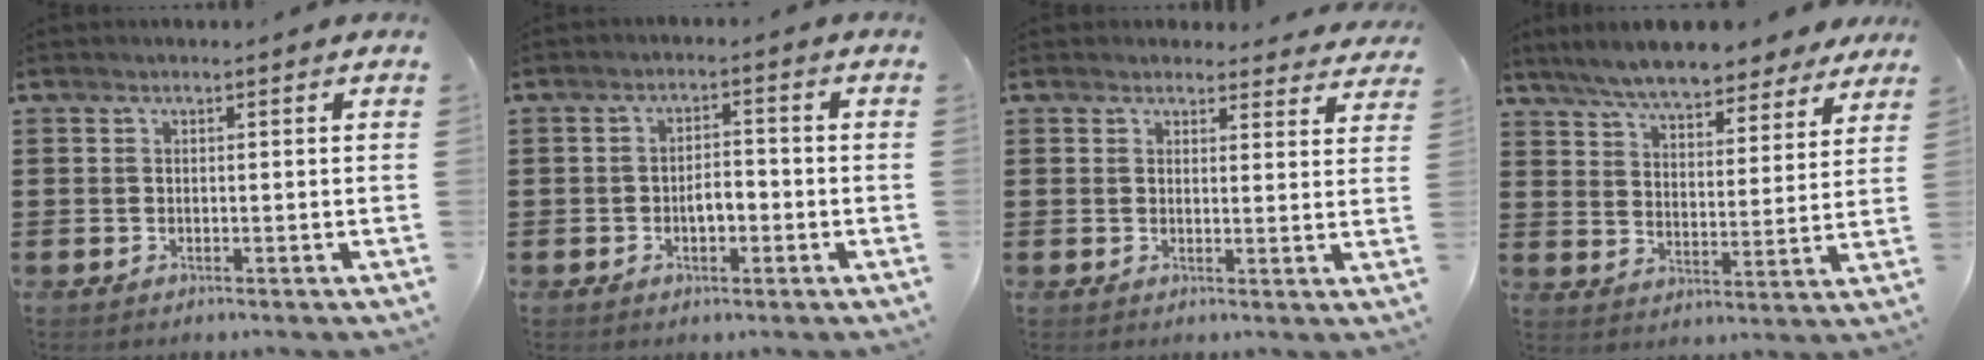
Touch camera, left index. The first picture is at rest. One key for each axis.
{"total": 3.2, "fx": -0.9, "fy": 1.4, "fz": 2.8, "tx": -0.043, "ty": 0.002, "tz": -0.020}
{"total": 2.9, "fx": 2.8, "fy": 0.8, "fz": 0.4, "tx": -0.008, "ty": -0.009, "tz": 0.051}
{"total": 6.3, "fx": 6.1, "fy": 0.4, "fz": 1.6, "tx": -0.061, "ty": -0.031, "tz": 0.107}